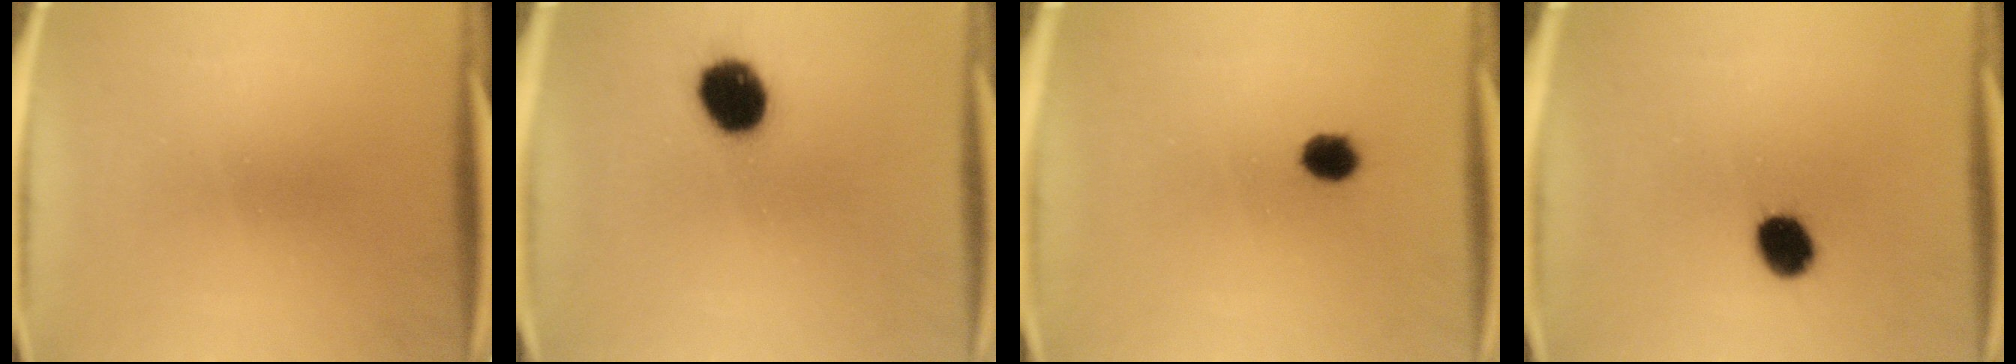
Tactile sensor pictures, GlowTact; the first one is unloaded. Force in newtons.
{"total": 11.1}
{"total": 3.4}
{"total": 7.2}